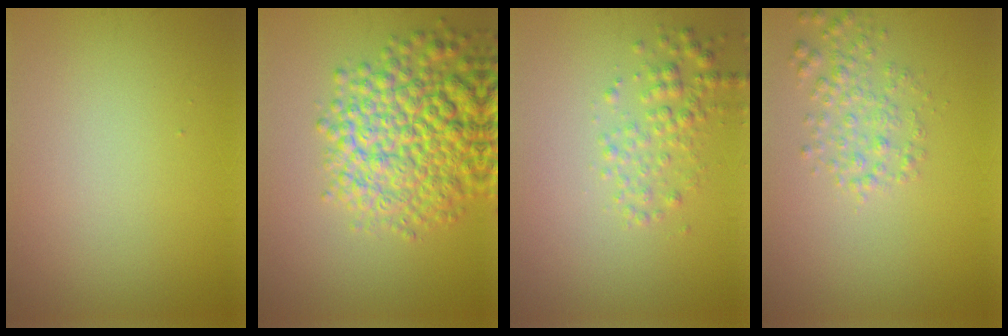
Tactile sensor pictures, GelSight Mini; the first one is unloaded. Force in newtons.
{"total": 9.2, "press": 9.2, "slide": 0.5}
{"total": 2.5, "press": 2.5, "slide": 0.1}
{"total": 2.5, "press": 2.5, "slide": 0.1}